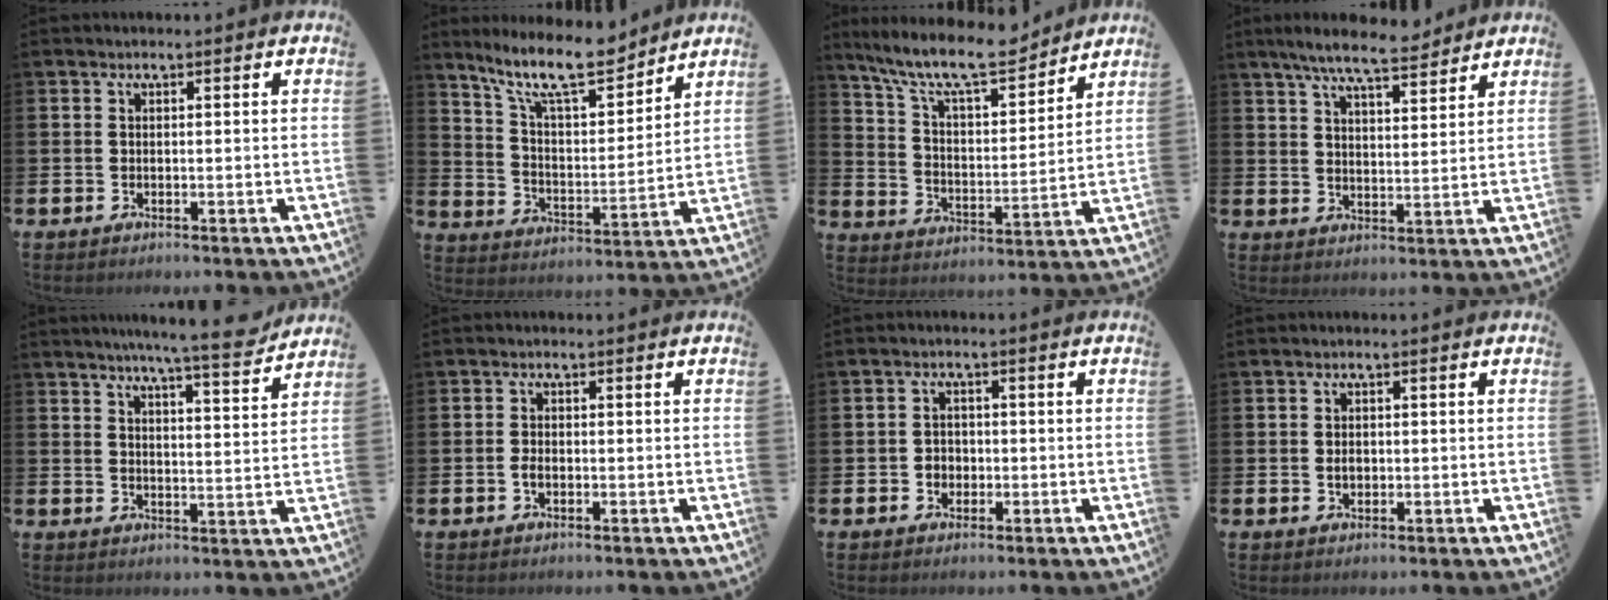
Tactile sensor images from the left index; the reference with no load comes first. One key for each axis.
{"total": 12.0, "fx": 10.1, "fy": 2.8, "fz": 5.8, "tx": -0.133, "ty": -0.051, "tz": 0.180}
{"total": 11.5, "fx": 10.2, "fy": 2.4, "fz": 4.8, "tx": -0.118, "ty": -0.064, "tz": 0.178}
{"total": 7.5, "fx": 6.8, "fy": 1.2, "fz": 2.9, "tx": -0.062, "ty": -0.026, "tz": 0.121}
{"total": 7.5, "fx": 6.9, "fy": -0.2, "fz": 2.9, "tx": -0.055, "ty": -0.037, "tz": 0.119}
{"total": 1.4, "fx": -0.5, "fy": 0.9, "fz": 1.0, "tx": -0.019, "ty": 0.003, "tz": -0.012}
{"total": 1.9, "fx": -0.6, "fy": 1.8, "fz": 0.5, "tx": -0.005, "ty": 0.003, "tz": -0.016}
{"total": 1.2, "fx": -0.1, "fy": 0.9, "fz": 0.8, "tx": -0.009, "ty": 0.005, "tz": -0.006}